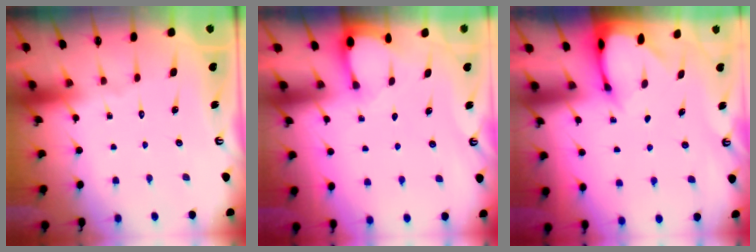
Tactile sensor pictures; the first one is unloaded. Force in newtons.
{"total": 2.7, "press": 2.7, "slide": 0.3}
{"total": 2.0, "press": 2.0, "slide": 0.1}